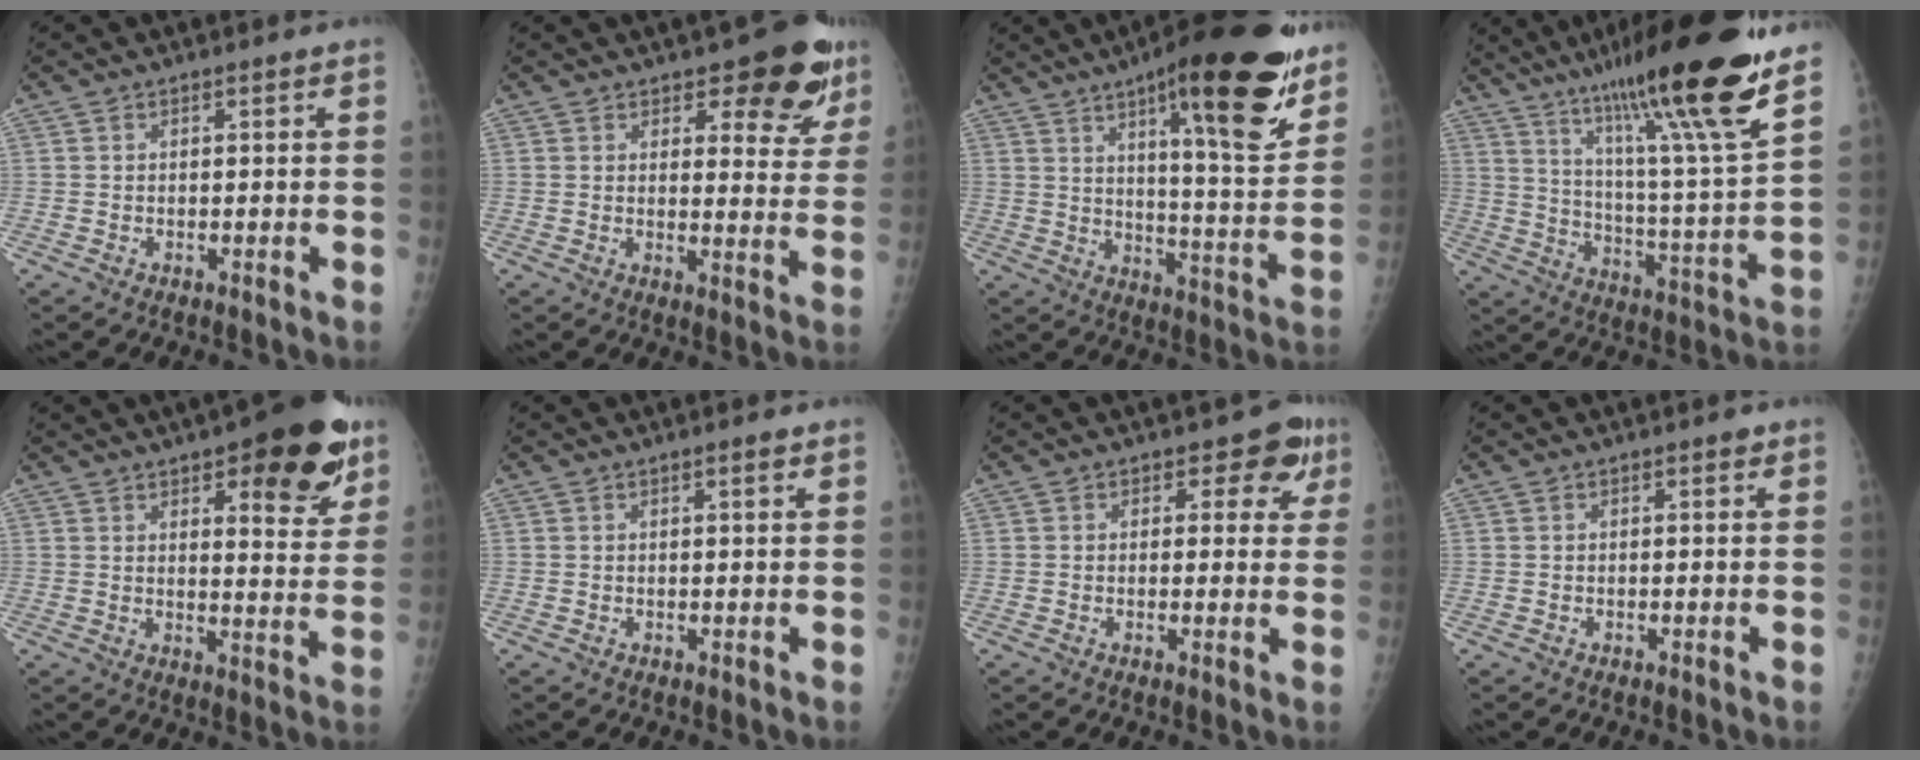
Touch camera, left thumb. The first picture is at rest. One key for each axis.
{"total": 10.8, "fx": 7.0, "fy": 4.6, "fz": 6.8, "tx": -0.037, "ty": -0.038, "tz": 0.086}
{"total": 23.1, "fx": 13.7, "fy": 5.2, "fz": 17.9, "tx": -0.229, "ty": -0.065, "tz": 0.200}
{"total": 25.1, "fx": 16.8, "fy": 1.5, "fz": 18.5, "tx": -0.282, "ty": -0.065, "tz": 0.273}
{"total": 16.3, "fx": 9.0, "fy": 5.8, "fz": 12.3, "tx": -0.115, "ty": -0.039, "tz": 0.117}
{"total": 1.2, "fx": 0.7, "fy": 0.2, "fz": 1.0, "tx": -0.014, "ty": -0.002, "tz": 0.010}
{"total": 5.5, "fx": 2.7, "fy": 3.7, "fz": 3.0, "tx": 0.011, "ty": -0.005, "tz": 0.023}
{"total": 0.5, "fx": 0.3, "fy": 0.3, "fz": 0.3, "tx": -0.003, "ty": 0.000, "tz": 0.001}